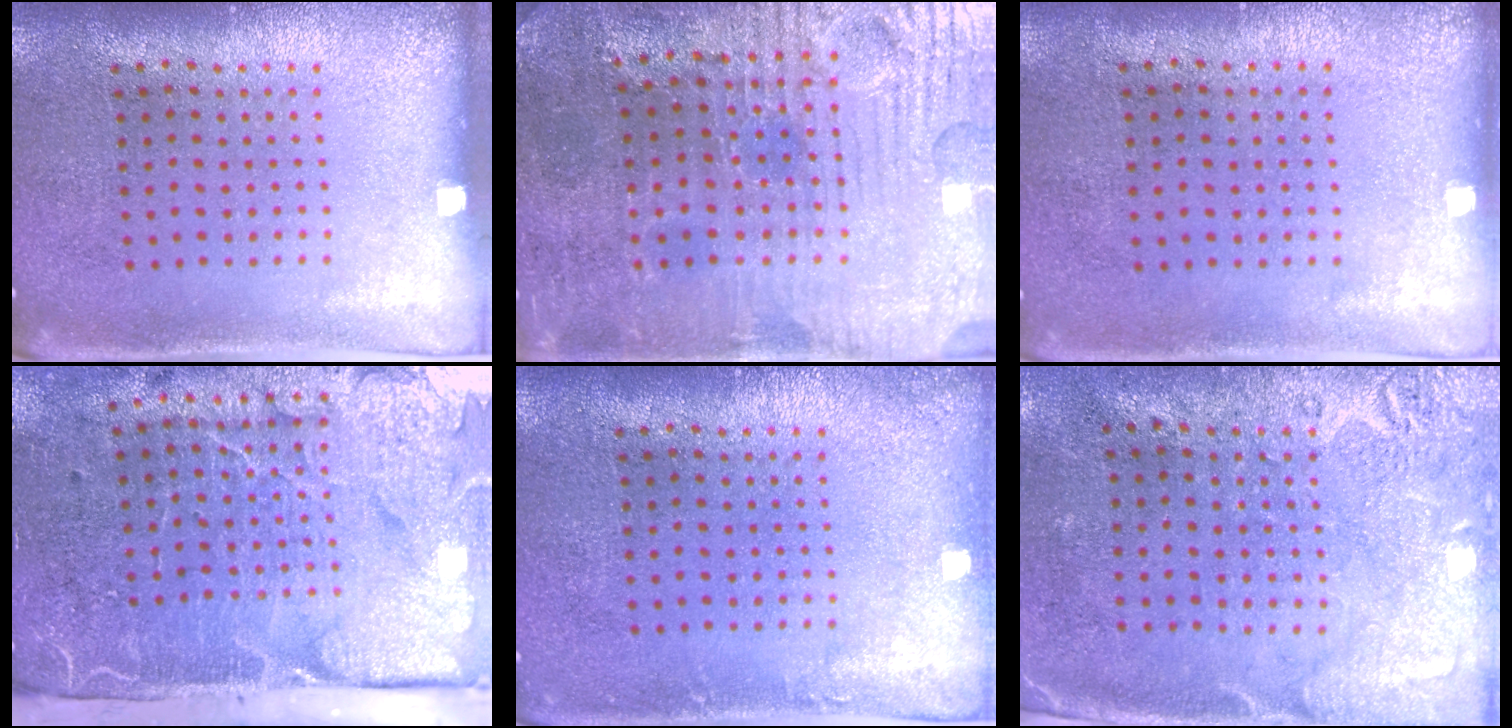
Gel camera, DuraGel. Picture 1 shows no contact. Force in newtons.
{"total": 3.6, "press": 3.6, "slide": 0.5}
{"total": 0.0}
{"total": 5.1, "press": 4.0, "slide": 3.1}
{"total": 0.7, "press": 0.7, "slide": 0.1}
{"total": 2.8, "press": 2.2, "slide": 1.7}